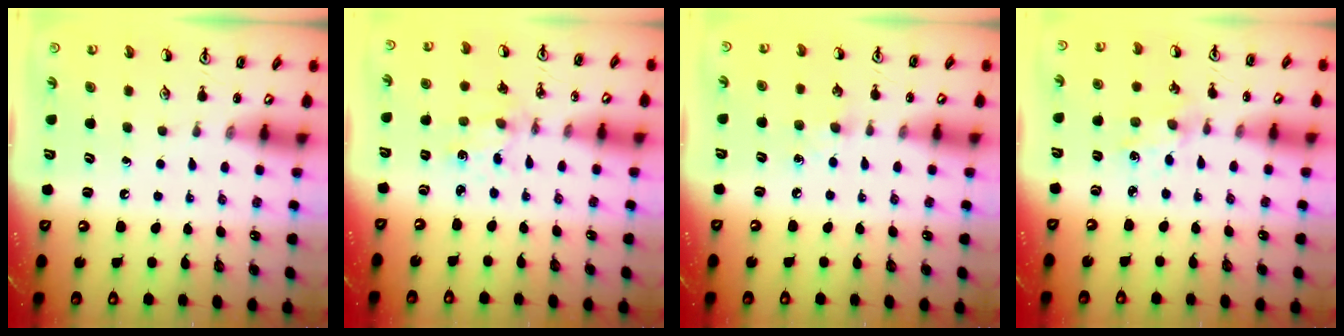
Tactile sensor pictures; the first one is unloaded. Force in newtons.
{"total": 1.8, "press": 1.8, "slide": 0.3}
{"total": 6.2, "press": 6.1, "slide": 0.7}
{"total": 2.5, "press": 2.5, "slide": 0.5}